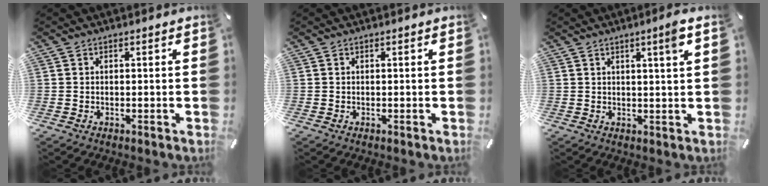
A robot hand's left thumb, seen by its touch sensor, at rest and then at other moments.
{"total": 0.0}
{"total": 4.3, "force": [2.2, 0.1, 3.7], "torque": [-0.066, -0.004, 0.033]}